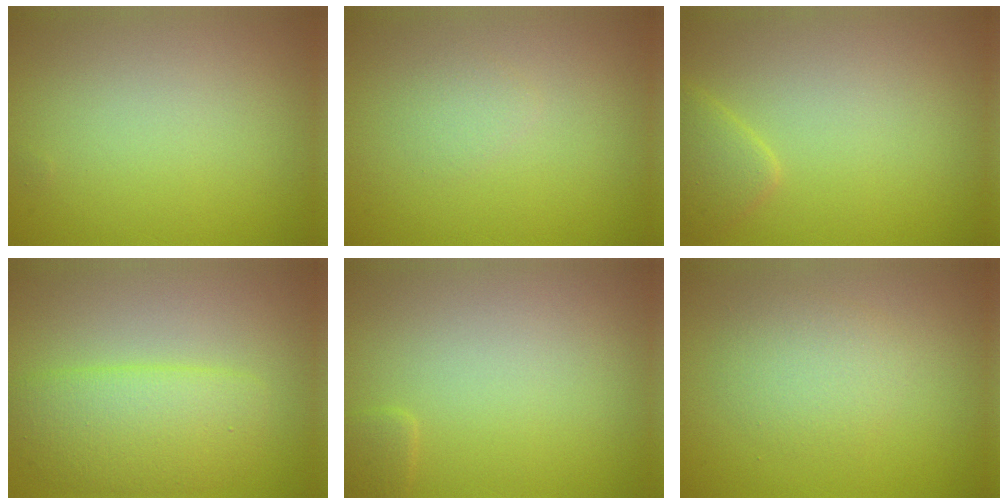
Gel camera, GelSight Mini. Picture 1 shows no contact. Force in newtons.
{"total": 0.9, "press": 0.9, "slide": 0.1}
{"total": 1.7, "press": 1.7, "slide": 0.2}
{"total": 4.6, "press": 4.6, "slide": 0.1}
{"total": 0.9, "press": 0.8, "slide": 0.1}
{"total": 2.4, "press": 2.4, "slide": 0.0}